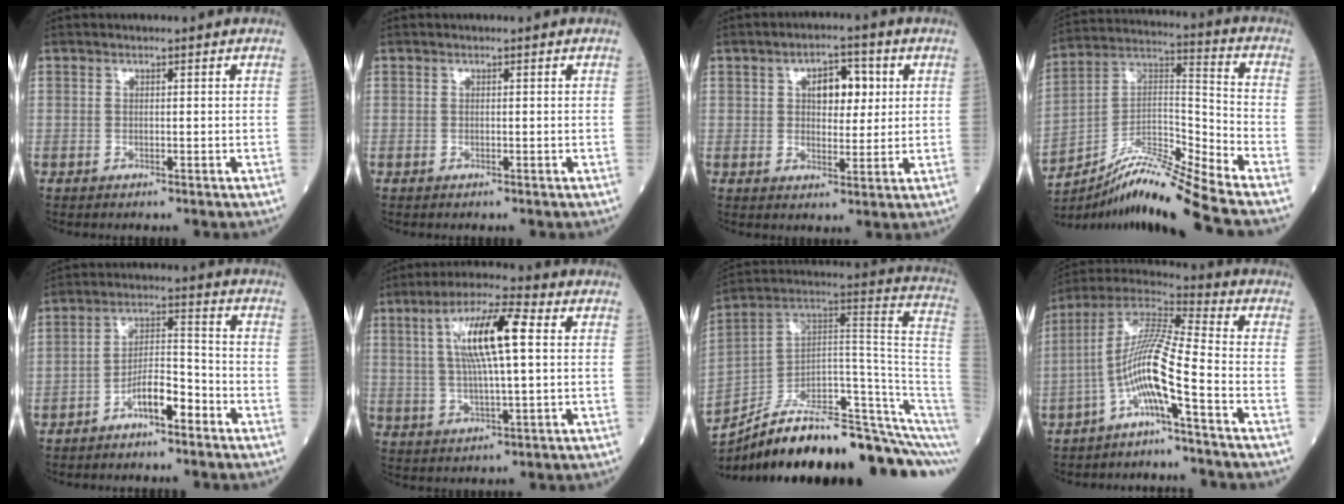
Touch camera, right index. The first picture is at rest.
{"total": 0.0}
{"total": 6.2, "force": [1.8, 3.3, 5.0], "torque": [-0.070, 0.015, 0.028]}
{"total": 15.2, "force": [-12.7, -1.9, 8.0], "torque": [-0.144, 0.022, -0.226]}
{"total": 6.5, "force": [-4.1, 1.7, 4.8], "torque": [-0.089, 0.018, -0.073]}
{"total": 11.8, "force": [2.7, 1.6, 11.4], "torque": [-0.215, 0.017, 0.046]}
{"total": 25.3, "force": [-18.4, 3.5, 16.9], "torque": [-0.176, 0.053, -0.283]}
{"total": 10.6, "force": [-4.3, -0.2, 9.6], "torque": [-0.197, 0.014, -0.092]}